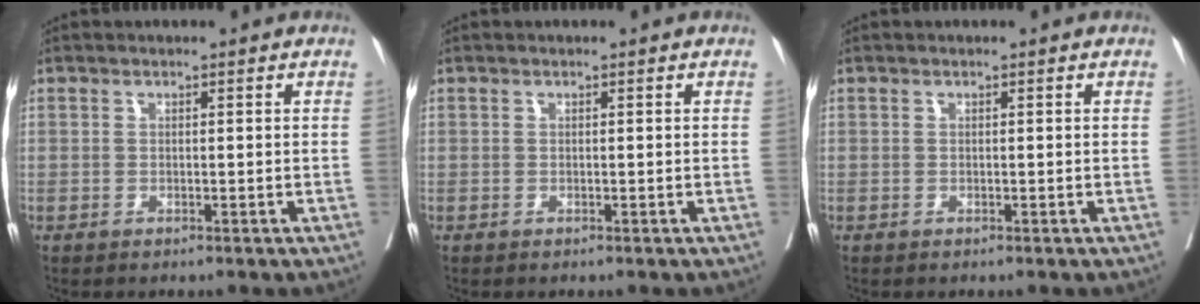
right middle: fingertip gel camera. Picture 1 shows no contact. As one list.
[{"total": 0.0}, {"total": 0.0}]